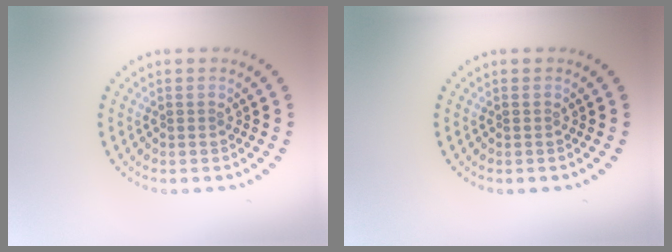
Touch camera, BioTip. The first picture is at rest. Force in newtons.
{"total": 0.0}